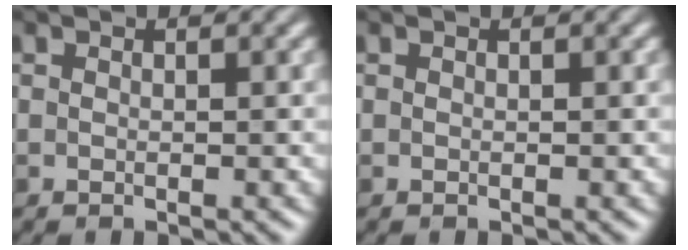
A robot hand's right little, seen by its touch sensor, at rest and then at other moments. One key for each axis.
{"total": 0.0}